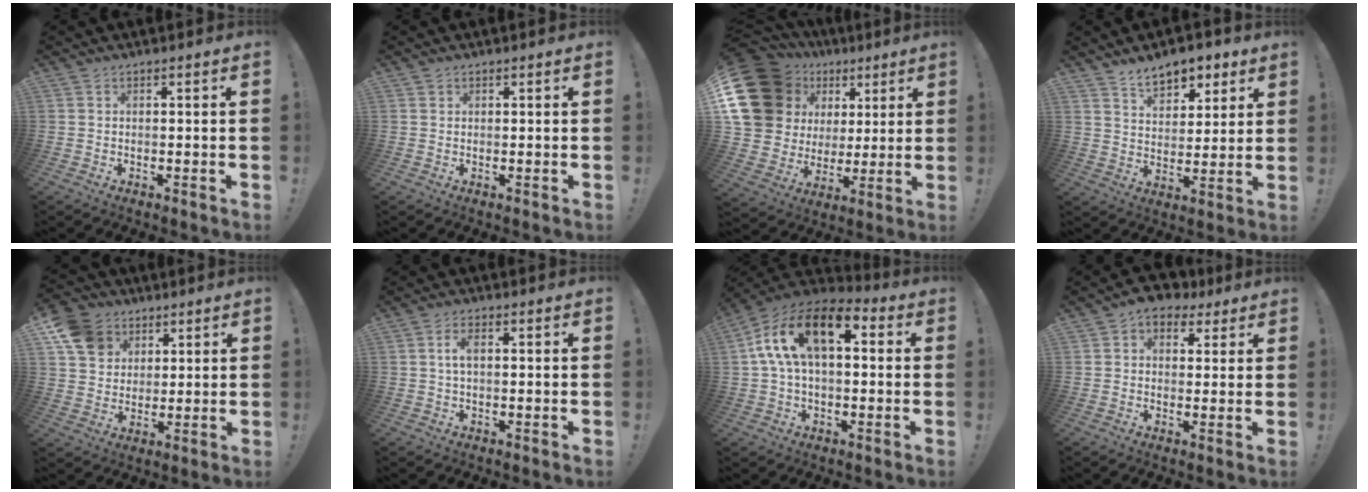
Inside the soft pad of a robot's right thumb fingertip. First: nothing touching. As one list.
[{"total": 0.8, "force": [0.5, 0.6, 0.0], "torque": [0.004, -0.002, 0.009]}, {"total": 21.3, "force": [8.3, 16.5, 10.7], "torque": [-0.197, -0.040, 0.190]}, {"total": 9.5, "force": [6.8, 5.3, 4.0], "torque": [-0.054, -0.041, 0.126]}, {"total": 12.1, "force": [5.4, 9.8, 4.6], "torque": [-0.077, -0.024, 0.112]}, {"total": 3.1, "force": [0.6, 1.3, 2.8], "torque": [-0.054, 0.005, 0.009]}, {"total": 16.9, "force": [5.4, 9.0, 13.2], "torque": [-0.237, -0.004, 0.093]}, {"total": 4.9, "force": [1.7, 4.0, 2.4], "torque": [-0.032, -0.001, 0.032]}]